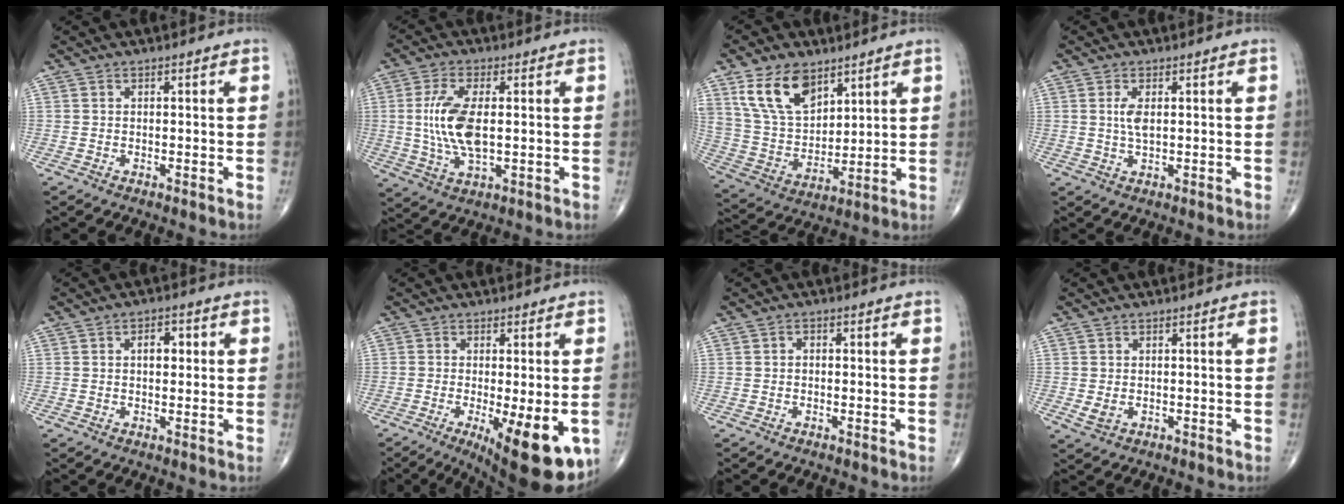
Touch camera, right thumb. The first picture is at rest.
{"total": 10.8, "force": [0.6, 4.7, 9.7], "torque": [-0.207, -0.008, 0.015]}
{"total": 14.3, "force": [8.1, 8.3, 8.4], "torque": [-0.135, -0.033, 0.171]}
{"total": 3.3, "force": [0.7, 1.4, 2.9], "torque": [-0.061, -0.003, 0.015]}
{"total": 3.8, "force": [0.7, 2.3, 3.0], "torque": [-0.035, 0.006, 0.009]}
{"total": 14.5, "force": [-5.1, 4.5, 12.8], "torque": [-0.151, -0.018, -0.063]}
{"total": 1.1, "force": [0.0, 0.8, 0.7], "torque": [-0.006, 0.005, -0.003]}
{"total": 2.0, "force": [-0.3, 1.5, 1.4], "torque": [-0.023, -0.003, -0.002]}